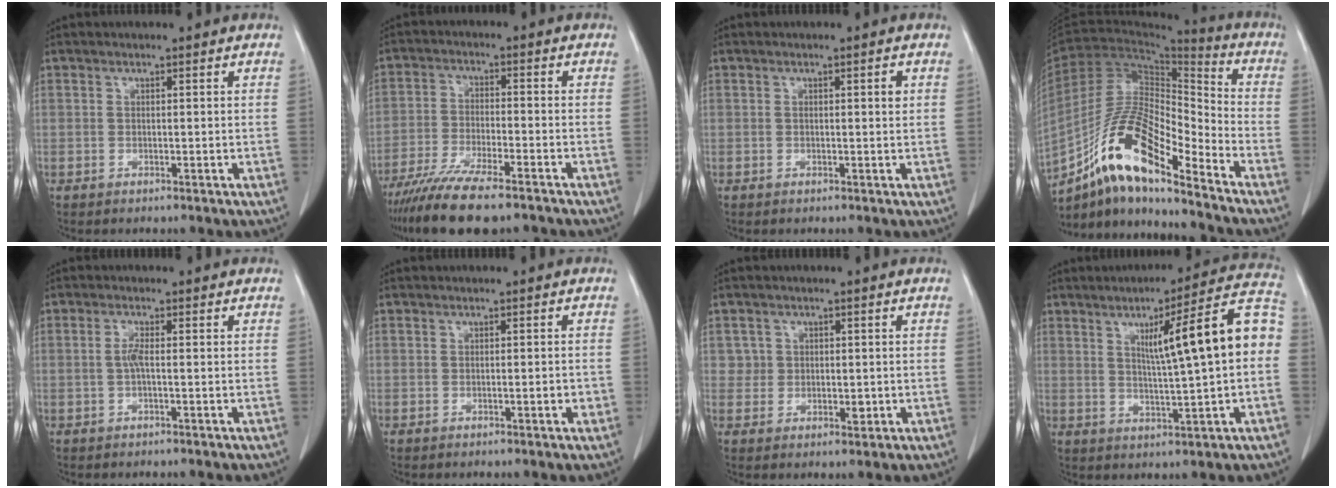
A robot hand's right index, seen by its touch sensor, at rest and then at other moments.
{"total": 13.0, "force": [-10.3, 1.7, 7.7], "torque": [-0.137, -0.031, -0.171]}
{"total": 1.2, "force": [0.3, 0.2, 1.2], "torque": [-0.018, 0.002, 0.004]}
{"total": 16.4, "force": [-10.7, 3.3, 11.9], "torque": [-0.220, 0.009, -0.190]}
{"total": 1.8, "force": [-0.2, 0.1, 1.8], "torque": [-0.039, 0.001, -0.004]}
{"total": 1.3, "force": [-0.4, 0.3, 1.2], "torque": [-0.017, 0.001, -0.005]}
{"total": 2.9, "force": [0.3, 2.7, 0.9], "torque": [-0.004, 0.001, 0.006]}
{"total": 14.4, "force": [1.8, 0.4, 14.3], "torque": [-0.201, 0.027, 0.025]}